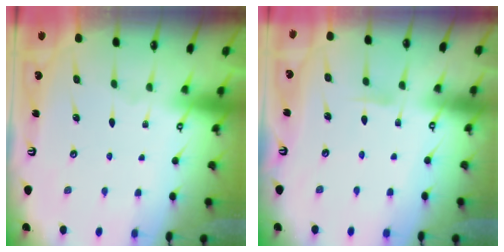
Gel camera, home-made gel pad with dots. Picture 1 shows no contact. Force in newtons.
{"total": 3.0, "press": 3.0, "slide": 0.4}